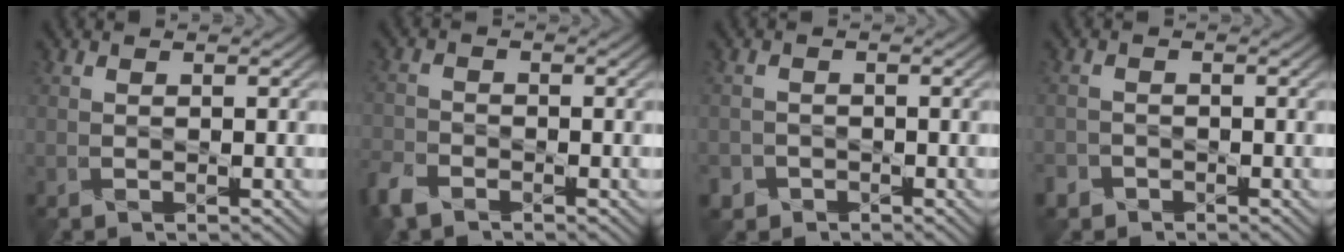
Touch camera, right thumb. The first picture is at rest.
{"total": 3.7, "force": [-3.0, 1.7, 1.5], "torque": [-0.038, -0.009, -0.071]}
{"total": 2.3, "force": [-1.6, 1.7, 0.3], "torque": [-0.007, -0.006, -0.034]}
{"total": 2.1, "force": [-1.5, 1.3, 0.3], "torque": [-0.006, -0.004, -0.038]}